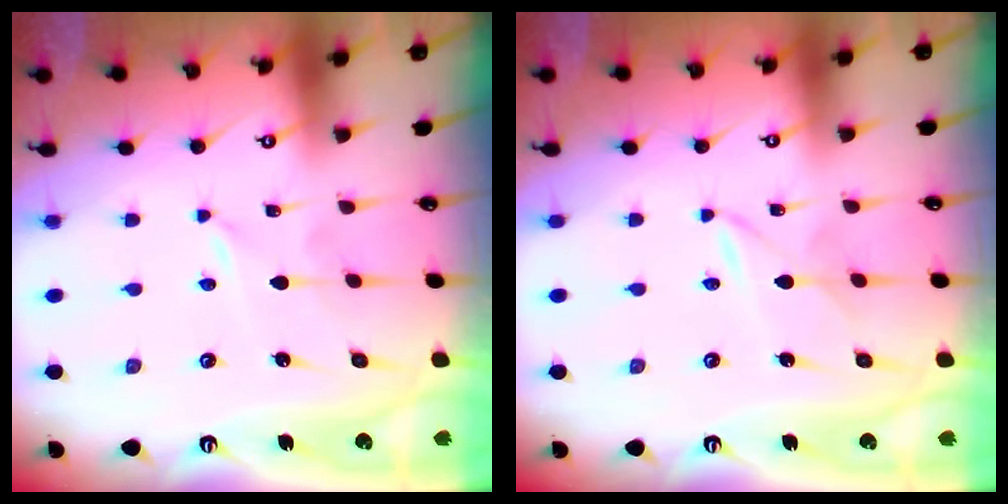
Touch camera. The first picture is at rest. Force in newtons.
{"total": 1.8, "press": 1.8, "slide": 0.2}